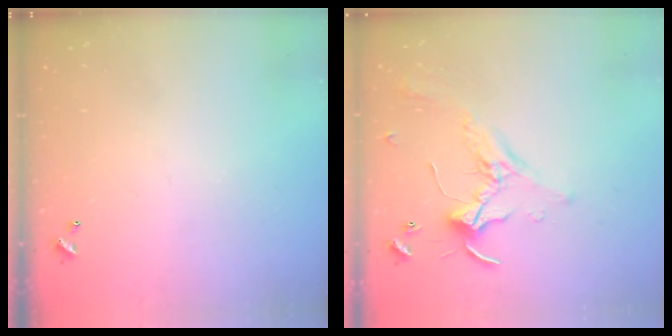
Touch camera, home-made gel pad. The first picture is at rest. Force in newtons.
{"total": 1.7, "press": 1.6, "slide": 0.2}